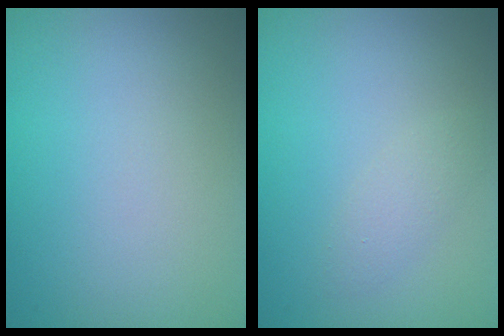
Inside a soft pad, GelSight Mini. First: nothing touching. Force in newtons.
{"total": 1.3, "press": 1.3, "slide": 0.1}